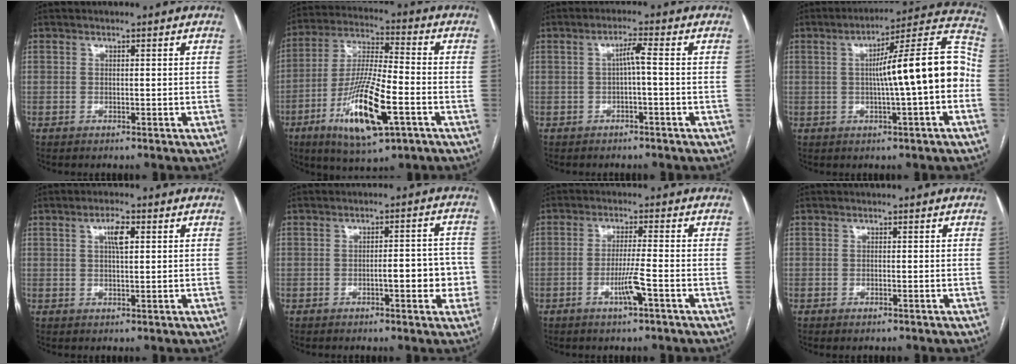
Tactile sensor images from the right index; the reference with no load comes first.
{"total": 15.8, "force": [-6.3, 2.8, 14.2], "torque": [-0.279, -0.018, -0.105]}
{"total": 2.5, "force": [-0.2, 0.0, 2.5], "torque": [-0.045, 0.010, -0.002]}
{"total": 14.8, "force": [-0.9, 0.5, 14.8], "torque": [-0.211, 0.033, -0.018]}
{"total": 3.3, "force": [1.1, 0.8, 3.0], "torque": [-0.054, 0.003, 0.020]}
{"total": 6.3, "force": [-1.6, 1.9, 5.8], "torque": [-0.070, 0.020, -0.017]}
{"total": 4.7, "force": [-2.0, -0.4, 4.3], "torque": [-0.082, -0.008, -0.038]}
{"total": 0.6, "force": [-0.4, 0.1, 0.4], "torque": [-0.009, -0.001, -0.004]}